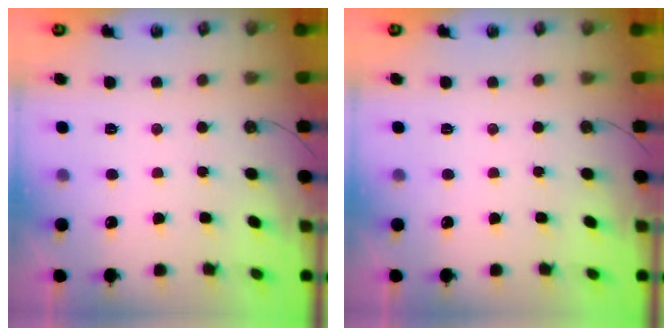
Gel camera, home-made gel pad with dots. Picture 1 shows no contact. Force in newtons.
{"total": 0.0}